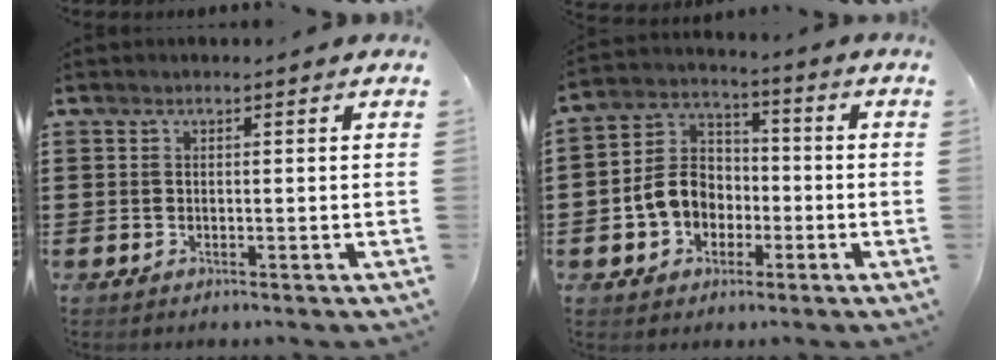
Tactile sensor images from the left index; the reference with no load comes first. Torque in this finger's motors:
{"motor_torque": [0.65, 0.31, 0.60, 0.14]}